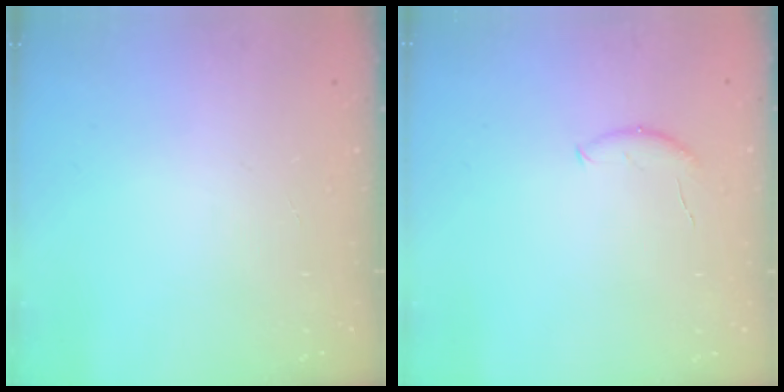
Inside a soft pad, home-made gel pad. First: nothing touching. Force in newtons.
{"total": 5.3, "press": 5.2, "slide": 0.6}